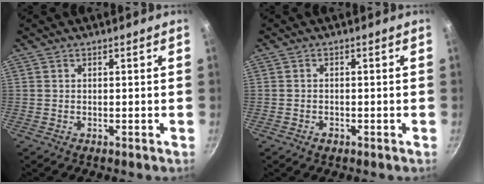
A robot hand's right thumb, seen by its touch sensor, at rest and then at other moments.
{"total": 1.4, "force": [-0.8, 0.9, 0.7], "torque": [-0.012, 0.005, -0.014]}